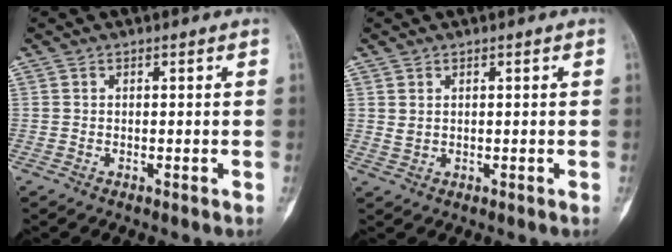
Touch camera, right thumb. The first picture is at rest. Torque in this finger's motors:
{"motor_torque": [0.00, 0.00, 0.06, -0.06, -0.01]}